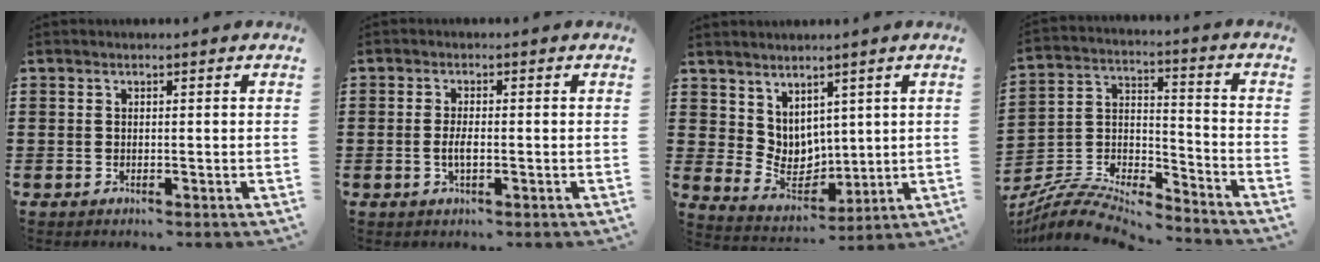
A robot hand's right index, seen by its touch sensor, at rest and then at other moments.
{"total": 2.4, "force": [-0.5, 0.7, 2.2], "torque": [-0.048, -0.003, -0.012]}
{"total": 5.7, "force": [3.9, 4.0, 0.8], "torque": [-0.036, -0.020, 0.078]}
{"total": 7.4, "force": [-7.0, 1.6, 1.8], "torque": [-0.046, 0.001, -0.141]}